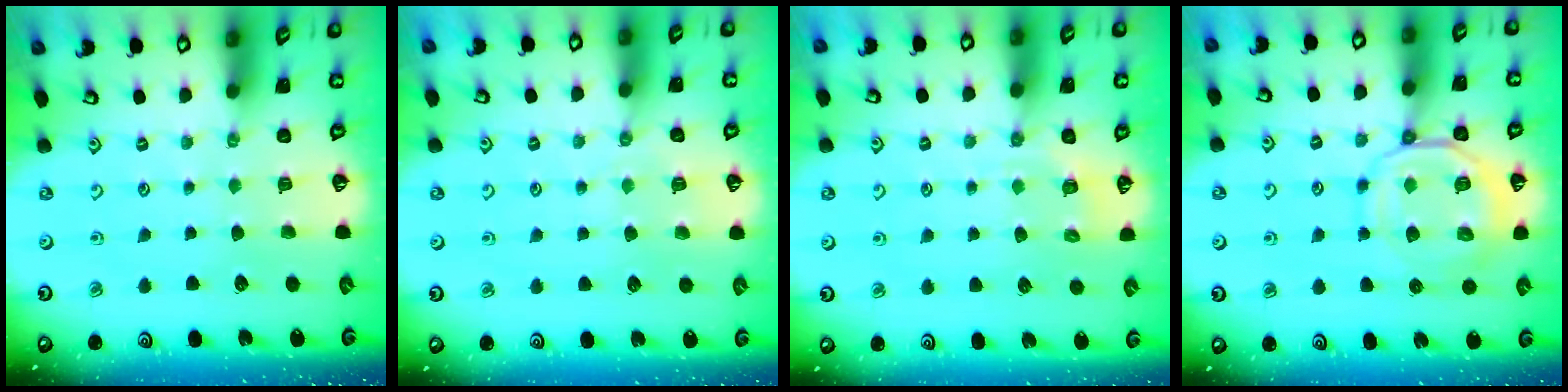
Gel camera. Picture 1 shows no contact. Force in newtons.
{"total": 2.5, "press": 2.5, "slide": 0.4}
{"total": 4.4, "press": 4.1, "slide": 1.5}
{"total": 12.2, "press": 12.1, "slide": 1.3}